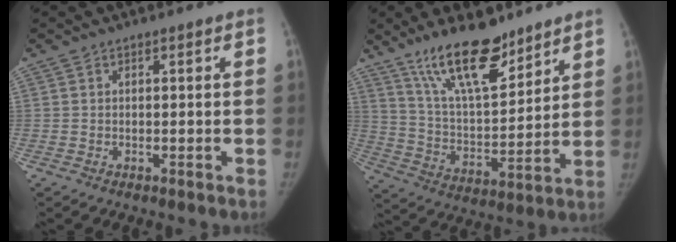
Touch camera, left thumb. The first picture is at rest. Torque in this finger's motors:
{"motor_torque": [0.42, 0.01, 1.45, -1.30, 0.10]}